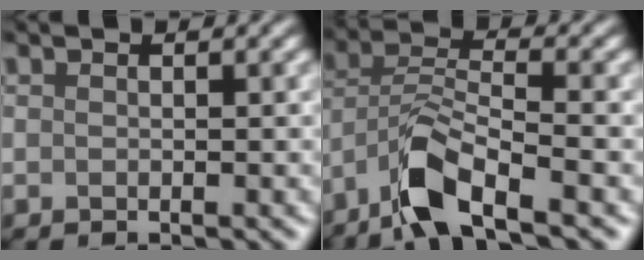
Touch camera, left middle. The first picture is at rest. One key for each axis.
{"total": 6.7, "fx": -4.6, "fy": 1.8, "fz": 4.4, "tx": -0.085, "ty": 0.009, "tz": -0.091}